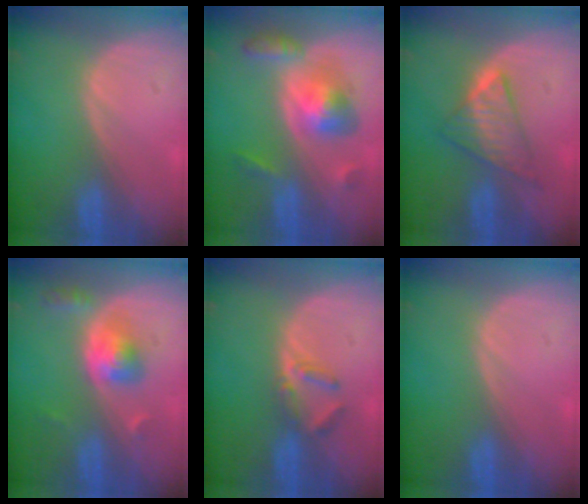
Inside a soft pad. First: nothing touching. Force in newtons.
{"total": 7.2, "press": 7.2, "slide": 0.5}
{"total": 5.9, "press": 5.9, "slide": 0.7}
{"total": 5.2, "press": 4.9, "slide": 1.9}
{"total": 3.5, "press": 3.4, "slide": 1.1}
{"total": 0.0}